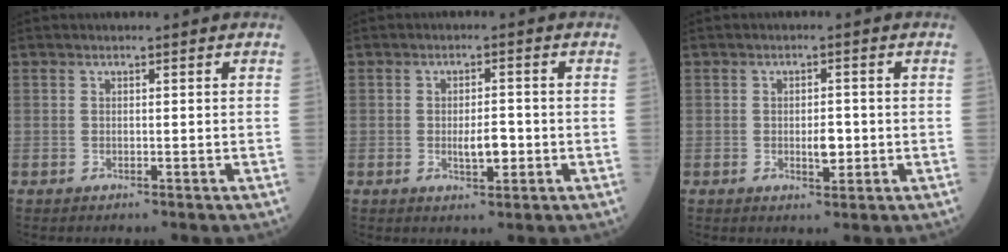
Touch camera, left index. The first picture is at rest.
{"total": 3.6, "force": [-1.0, 1.1, 3.2], "torque": [-0.055, -0.003, -0.015]}
{"total": 2.8, "force": [-0.7, 1.2, 2.5], "torque": [-0.038, -0.003, -0.008]}